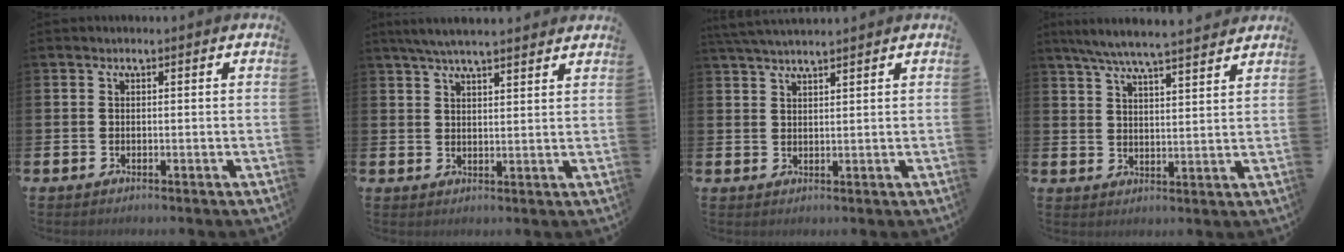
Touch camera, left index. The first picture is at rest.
{"total": 5.2, "force": [4.8, 0.4, 1.8], "torque": [-0.044, -0.012, 0.087]}
{"total": 3.4, "force": [3.3, 0.1, 1.0], "torque": [-0.019, -0.013, 0.059]}
{"total": 6.8, "force": [6.4, 0.1, 2.3], "torque": [-0.058, -0.036, 0.113]}